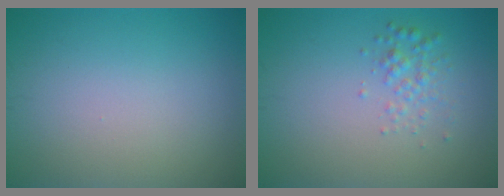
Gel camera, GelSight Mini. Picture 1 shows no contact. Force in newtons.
{"total": 1.7, "press": 1.7, "slide": 0.1}